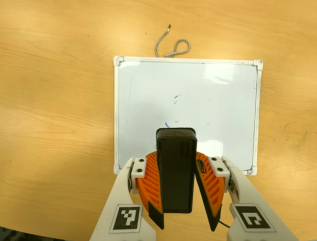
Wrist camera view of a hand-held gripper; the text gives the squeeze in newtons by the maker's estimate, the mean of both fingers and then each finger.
{"total": 10.1, "left": 9.1, "right": 11.2}